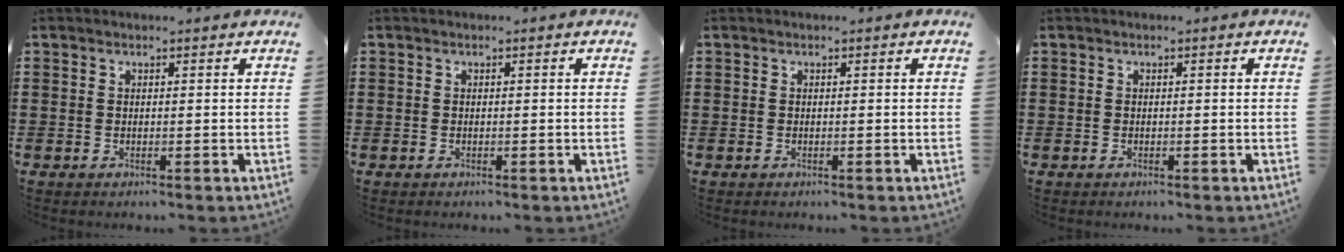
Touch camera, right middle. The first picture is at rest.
{"total": 0.0}
{"total": 0.0}
{"total": 0.0}